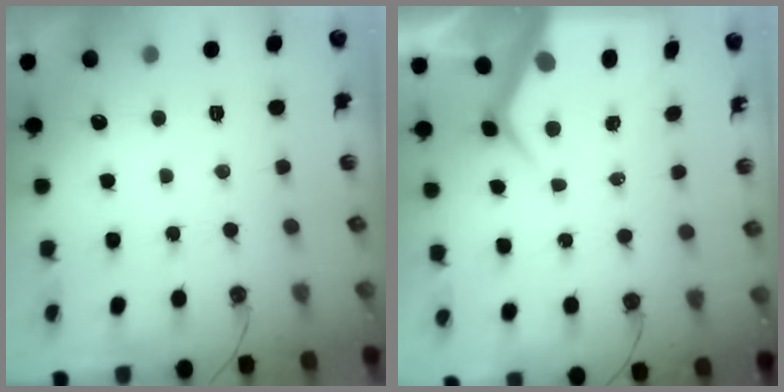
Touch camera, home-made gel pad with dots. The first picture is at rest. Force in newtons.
{"total": 9.4, "press": 9.3, "slide": 1.3}